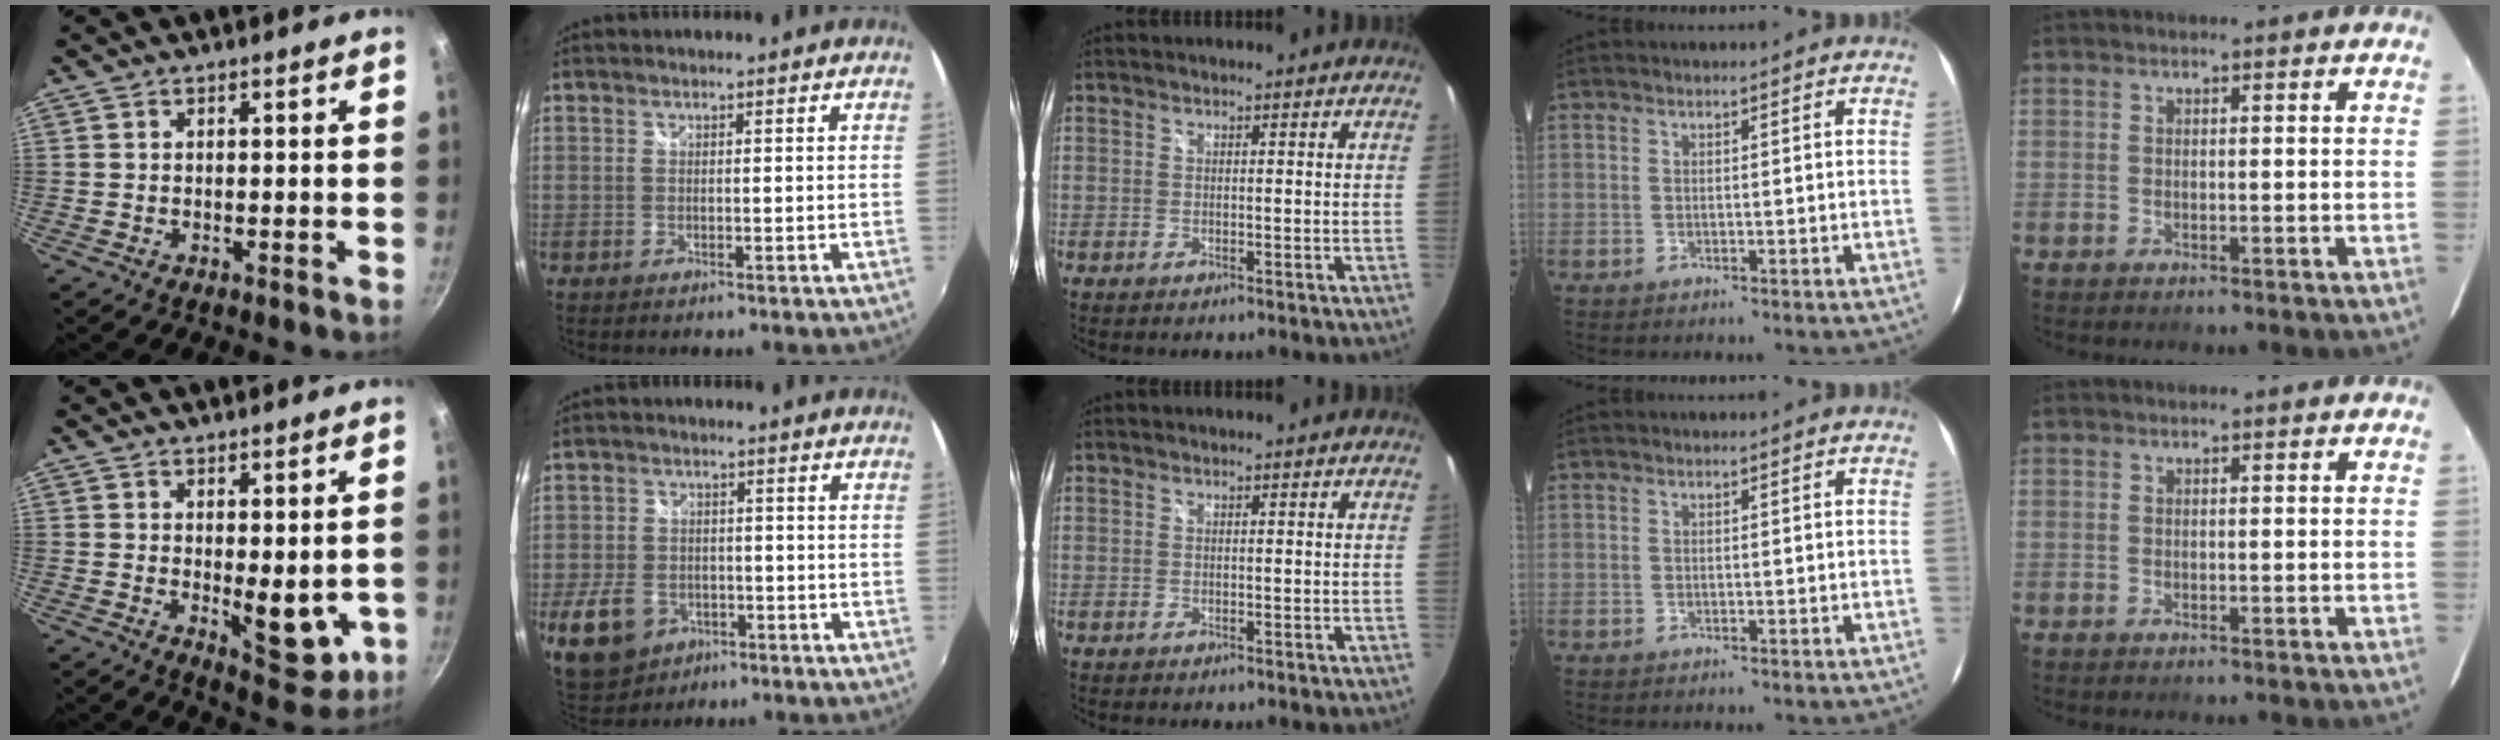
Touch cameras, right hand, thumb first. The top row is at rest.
{"thumb": {"total": 8.8, "force": [0.2, 3.9, 7.9], "torque": [-0.085, -0.018, 0.016]}, "index": {"total": 10.8, "force": [-4.6, 8.2, 5.2], "torque": [-0.143, 0.001, -0.065]}}